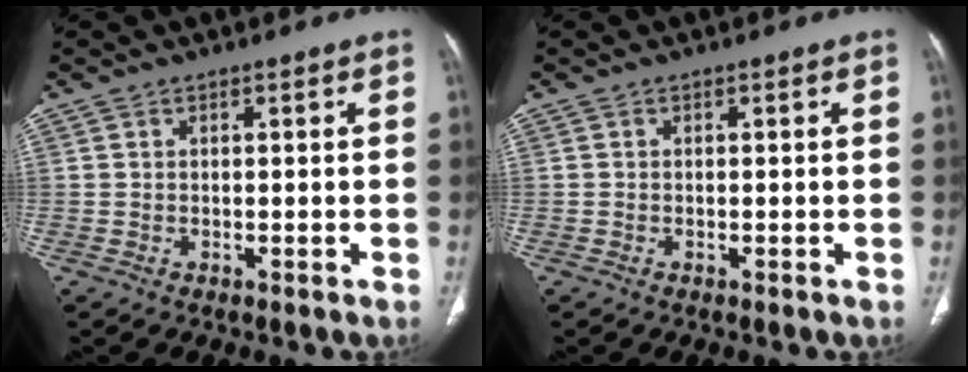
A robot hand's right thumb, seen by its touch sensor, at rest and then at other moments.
{"total": 0.0}